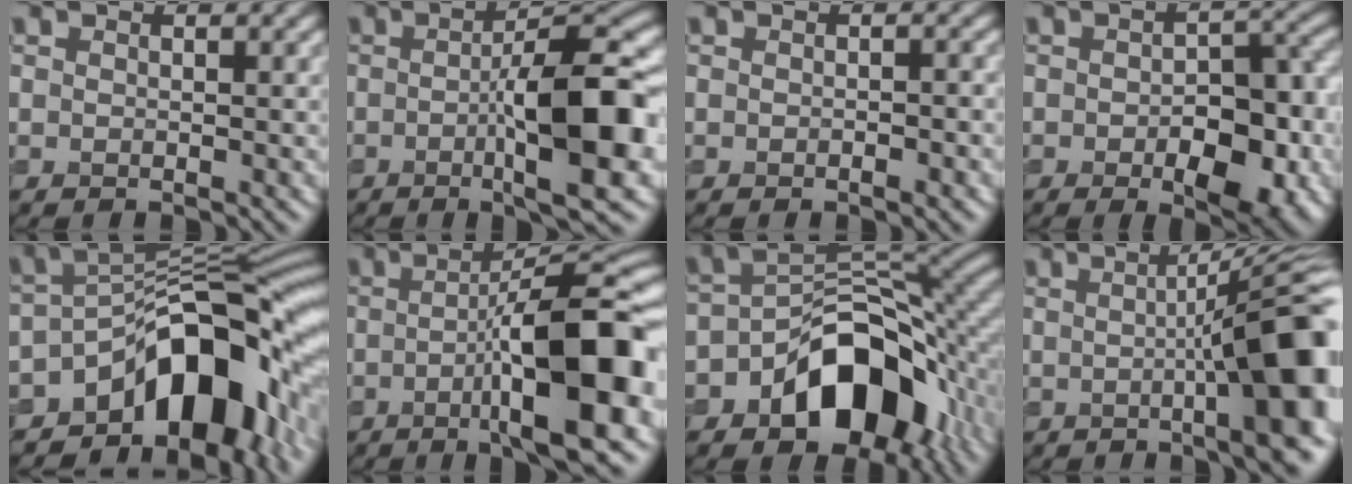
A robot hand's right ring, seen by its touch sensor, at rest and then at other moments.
{"total": 10.6, "force": [-1.4, 2.4, 10.3], "torque": [-0.138, 0.010, -0.018]}
{"total": 1.4, "force": [-0.5, 0.4, 1.2], "torque": [-0.008, 0.011, 0.000]}
{"total": 7.3, "force": [-2.1, 3.3, 6.2], "torque": [-0.085, -0.001, -0.021]}
{"total": 13.9, "force": [-6.6, 7.4, 9.7], "torque": [-0.104, 0.013, -0.106]}
{"total": 13.5, "force": [-2.3, 3.4, 12.9], "torque": [-0.172, 0.013, -0.030]}
{"total": 10.9, "force": [-4.5, 6.7, 7.3], "torque": [-0.099, 0.007, -0.067]}
{"total": 14.3, "force": [-0.7, 3.5, 13.8], "torque": [-0.117, 0.017, -0.006]}